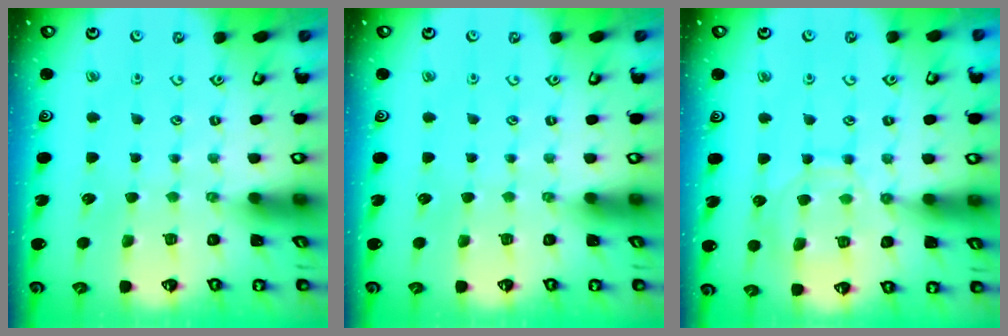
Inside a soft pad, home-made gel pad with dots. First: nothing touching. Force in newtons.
{"total": 0.0}
{"total": 11.2, "press": 11.1, "slide": 1.0}